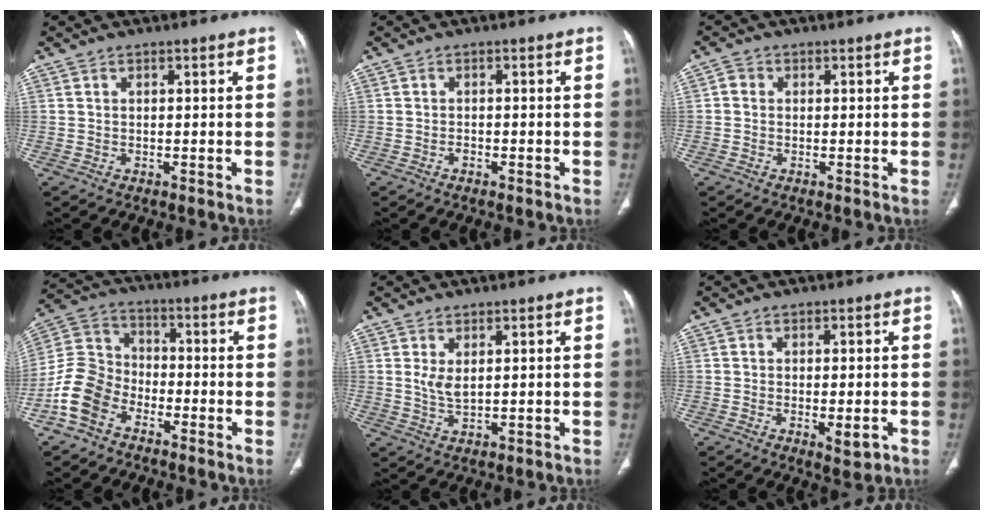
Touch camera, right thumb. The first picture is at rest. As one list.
[{"total": 0.9, "force": [-0.6, 0.5, 0.5], "torque": [-0.012, 0.004, -0.009]}, {"total": 1.7, "force": [0.1, 1.5, 0.8], "torque": [-0.007, 0.004, -0.002]}, {"total": 10.4, "force": [-5.7, 7.2, 4.9], "torque": [-0.096, 0.044, -0.123]}, {"total": 3.3, "force": [0.9, 1.3, 2.8], "torque": [-0.057, -0.014, 0.026]}, {"total": 4.2, "force": [-1.4, 1.5, 3.6], "torque": [-0.048, -0.005, -0.012]}]